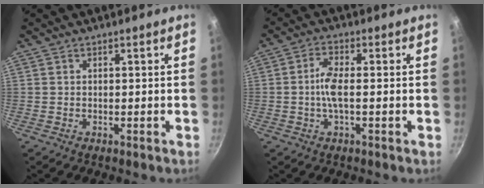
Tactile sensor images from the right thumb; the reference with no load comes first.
{"total": 4.8, "force": [-0.5, 1.3, 4.6], "torque": [-0.103, 0.010, -0.018]}